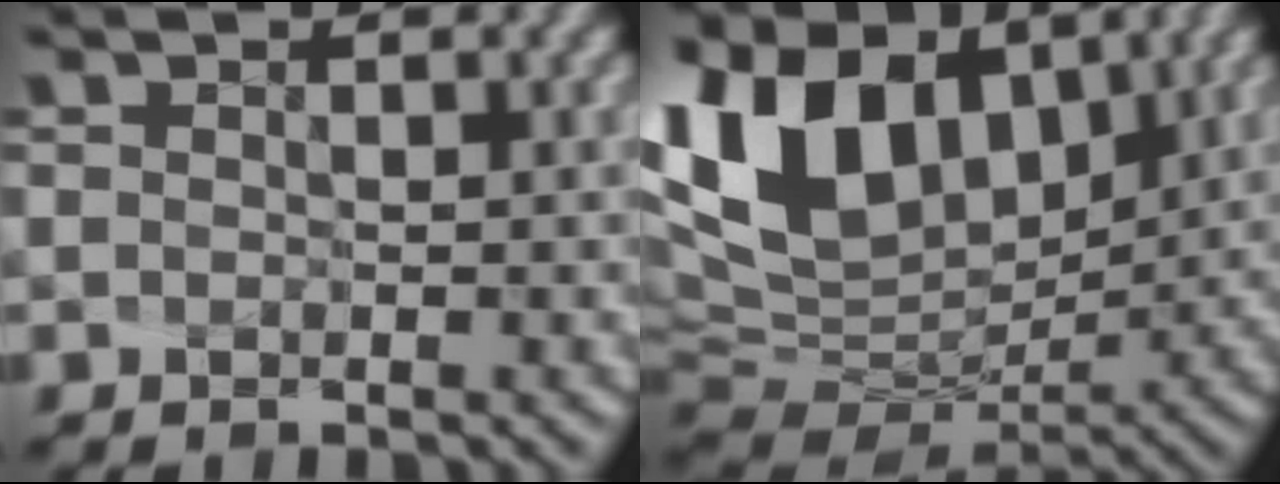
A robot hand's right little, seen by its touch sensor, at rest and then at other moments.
{"total": 12.1, "force": [5.3, 7.3, 8.1], "torque": [-0.179, 0.015, 0.111]}